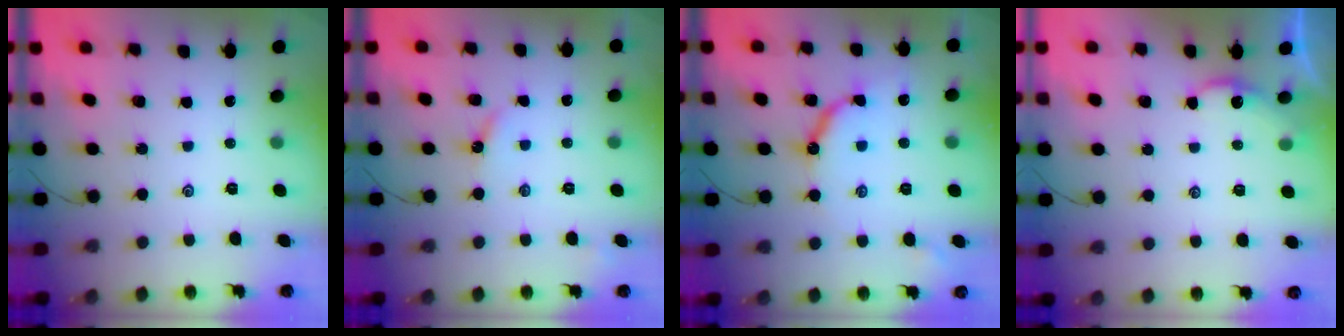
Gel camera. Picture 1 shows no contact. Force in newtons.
{"total": 4.6, "press": 4.6, "slide": 0.6}
{"total": 9.0, "press": 9.0, "slide": 0.4}
{"total": 1.3, "press": 1.3, "slide": 0.2}